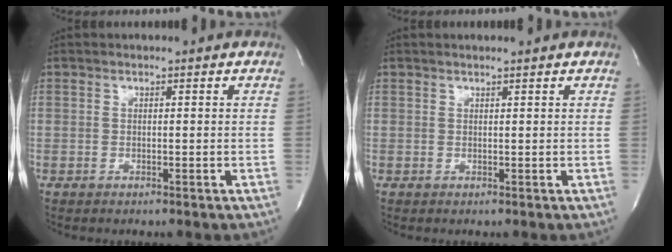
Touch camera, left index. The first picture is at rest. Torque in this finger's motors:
{"motor_torque": [0.26, -0.23, 0.08, 0.02]}